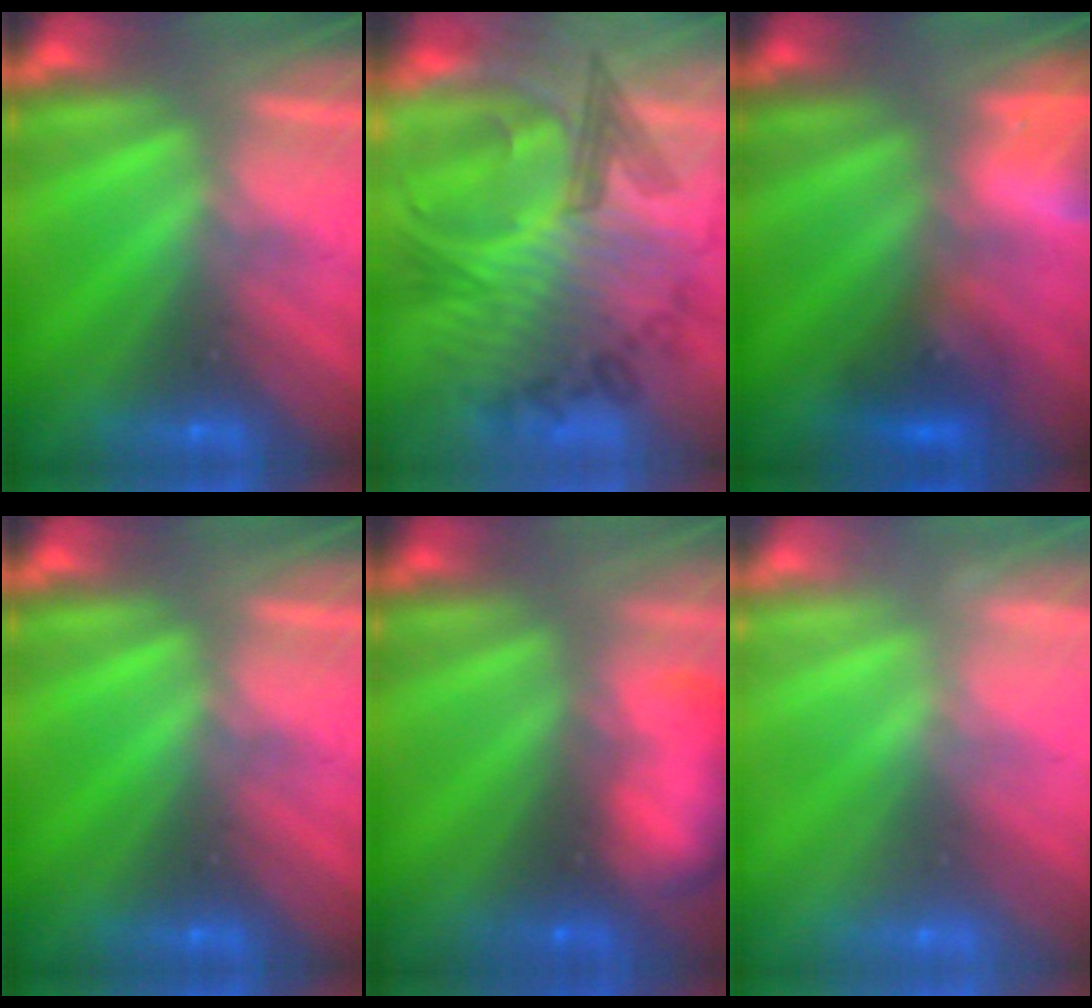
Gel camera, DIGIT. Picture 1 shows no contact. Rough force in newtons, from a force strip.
{"total": 6.4}
{"total": 7.5}
{"total": 0.0}
{"total": 7.7}
{"total": 2.4}